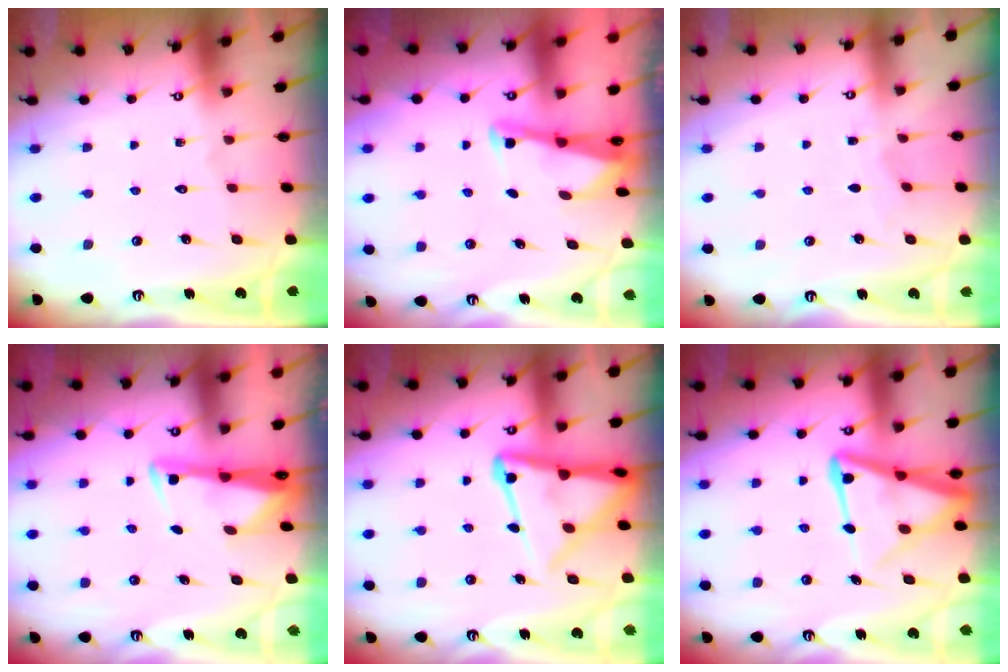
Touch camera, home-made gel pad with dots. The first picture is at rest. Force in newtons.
{"total": 2.5, "press": 2.5, "slide": 0.1}
{"total": 2.7, "press": 2.6, "slide": 0.4}
{"total": 3.4, "press": 3.3, "slide": 0.9}
{"total": 13.5, "press": 13.5, "slide": 1.5}
{"total": 11.9, "press": 11.8, "slide": 1.3}